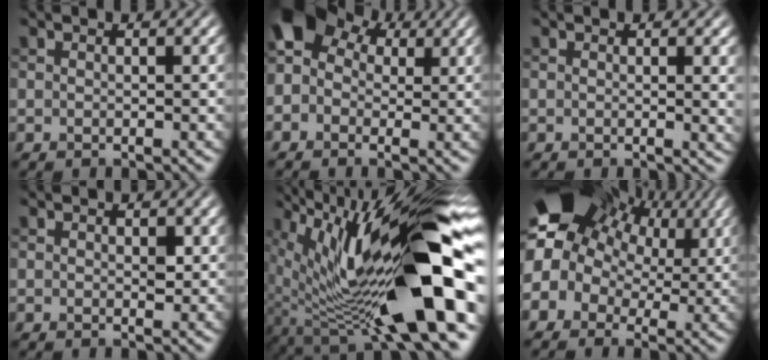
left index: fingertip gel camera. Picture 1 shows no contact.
{"total": 8.5, "force": [2.0, 6.6, 4.9], "torque": [-0.099, 0.031, 0.012]}
{"total": 1.9, "force": [0.5, 0.6, 1.7], "torque": [-0.015, -0.002, 0.006]}
{"total": 0.9, "force": [0.2, 0.6, 0.7], "torque": [-0.009, -0.004, 0.004]}
{"total": 18.1, "force": [0.3, 5.9, 17.1], "torque": [-0.281, 0.013, 0.008]}
{"total": 15.8, "force": [5.7, 11.6, 9.0], "torque": [-0.185, 0.036, 0.080]}